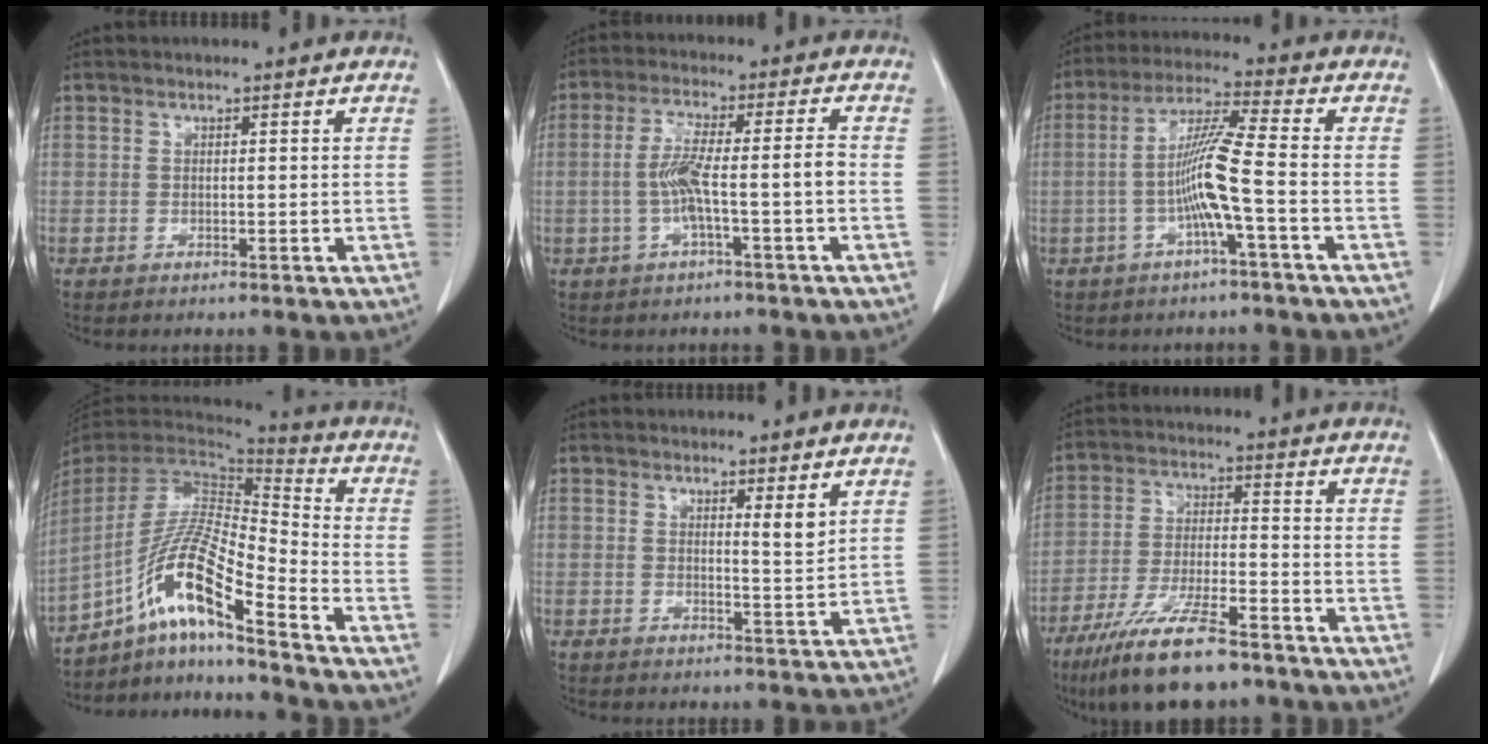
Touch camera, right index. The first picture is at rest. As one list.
[{"total": 7.2, "force": [-1.6, 0.1, 7.1], "torque": [-0.141, 0.019, -0.027]}, {"total": 8.4, "force": [-1.9, -0.9, 8.2], "torque": [-0.164, 0.010, -0.038]}, {"total": 14.7, "force": [-9.2, 0.5, 11.4], "torque": [-0.224, 0.003, -0.170]}, {"total": 2.8, "force": [1.7, 0.1, 2.2], "torque": [-0.038, -0.011, 0.027]}, {"total": 13.6, "force": [-9.9, 2.7, 8.9], "torque": [-0.173, -0.028, -0.175]}]